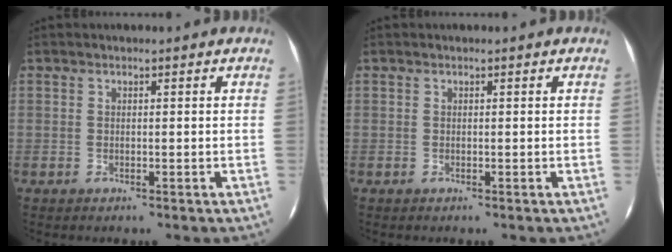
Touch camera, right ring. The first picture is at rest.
{"total": 0.0}